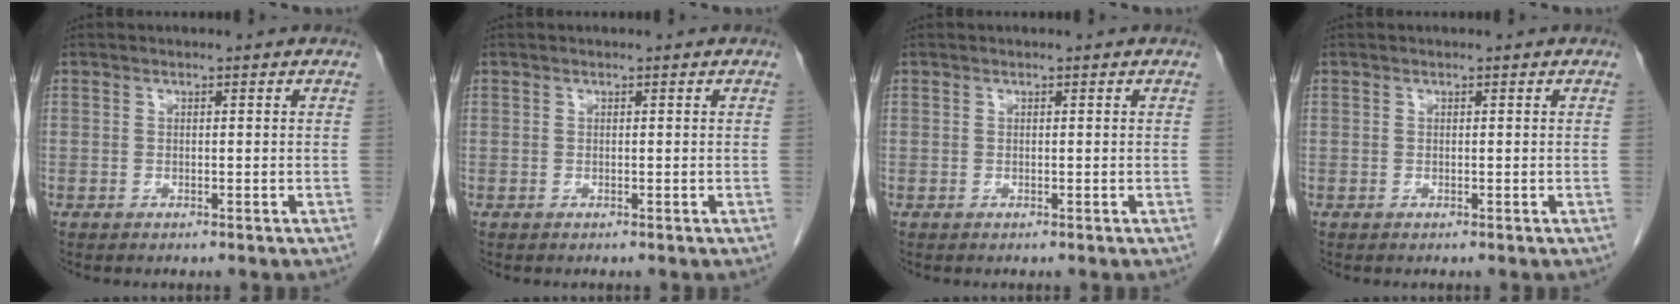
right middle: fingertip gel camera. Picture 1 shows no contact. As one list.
[{"total": 0.0}, {"total": 0.0}, {"total": 0.0}]